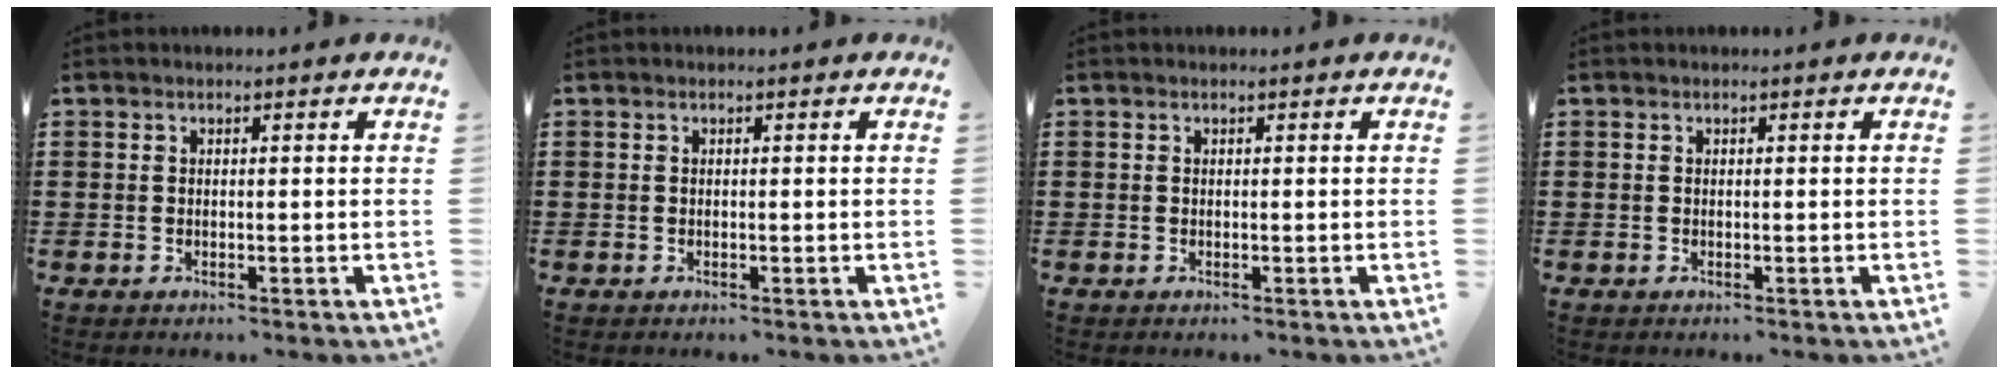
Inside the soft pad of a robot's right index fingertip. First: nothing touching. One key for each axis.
{"total": 0.0}
{"total": 0.0}
{"total": 0.0}